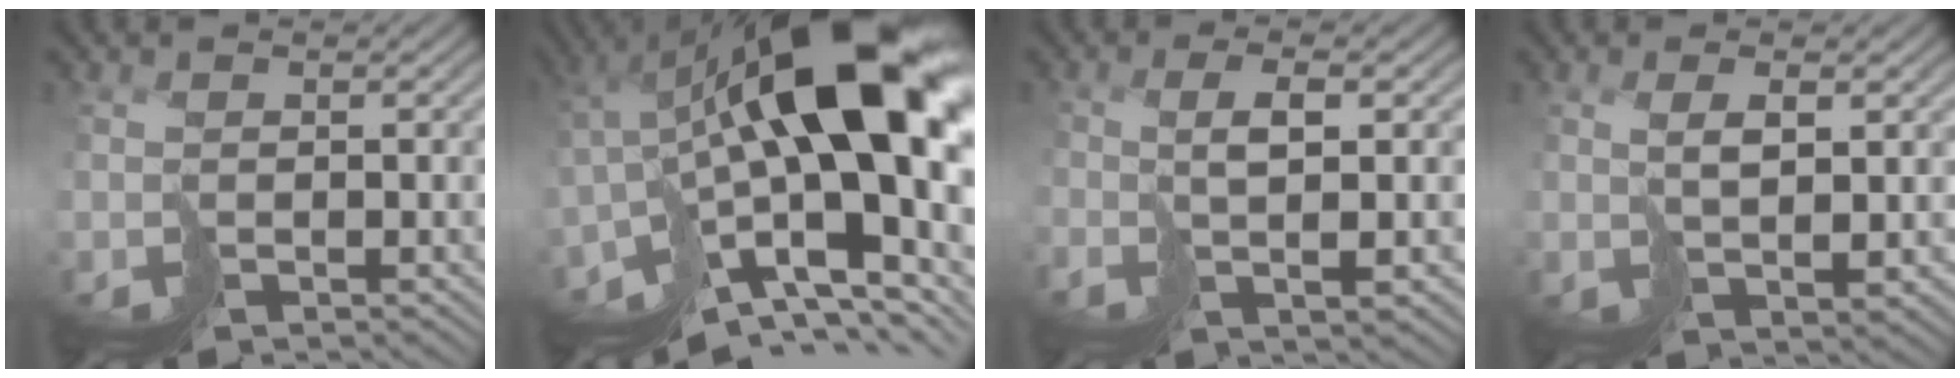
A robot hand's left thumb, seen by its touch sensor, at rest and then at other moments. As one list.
[{"total": 20.1, "force": [-0.9, 8.5, 18.1], "torque": [-0.316, -0.031, 0.006]}, {"total": 4.3, "force": [0.6, 0.2, 4.3], "torque": [-0.082, 0.008, 0.013]}, {"total": 3.6, "force": [2.0, 0.3, 3.0], "torque": [-0.067, 0.001, 0.046]}]